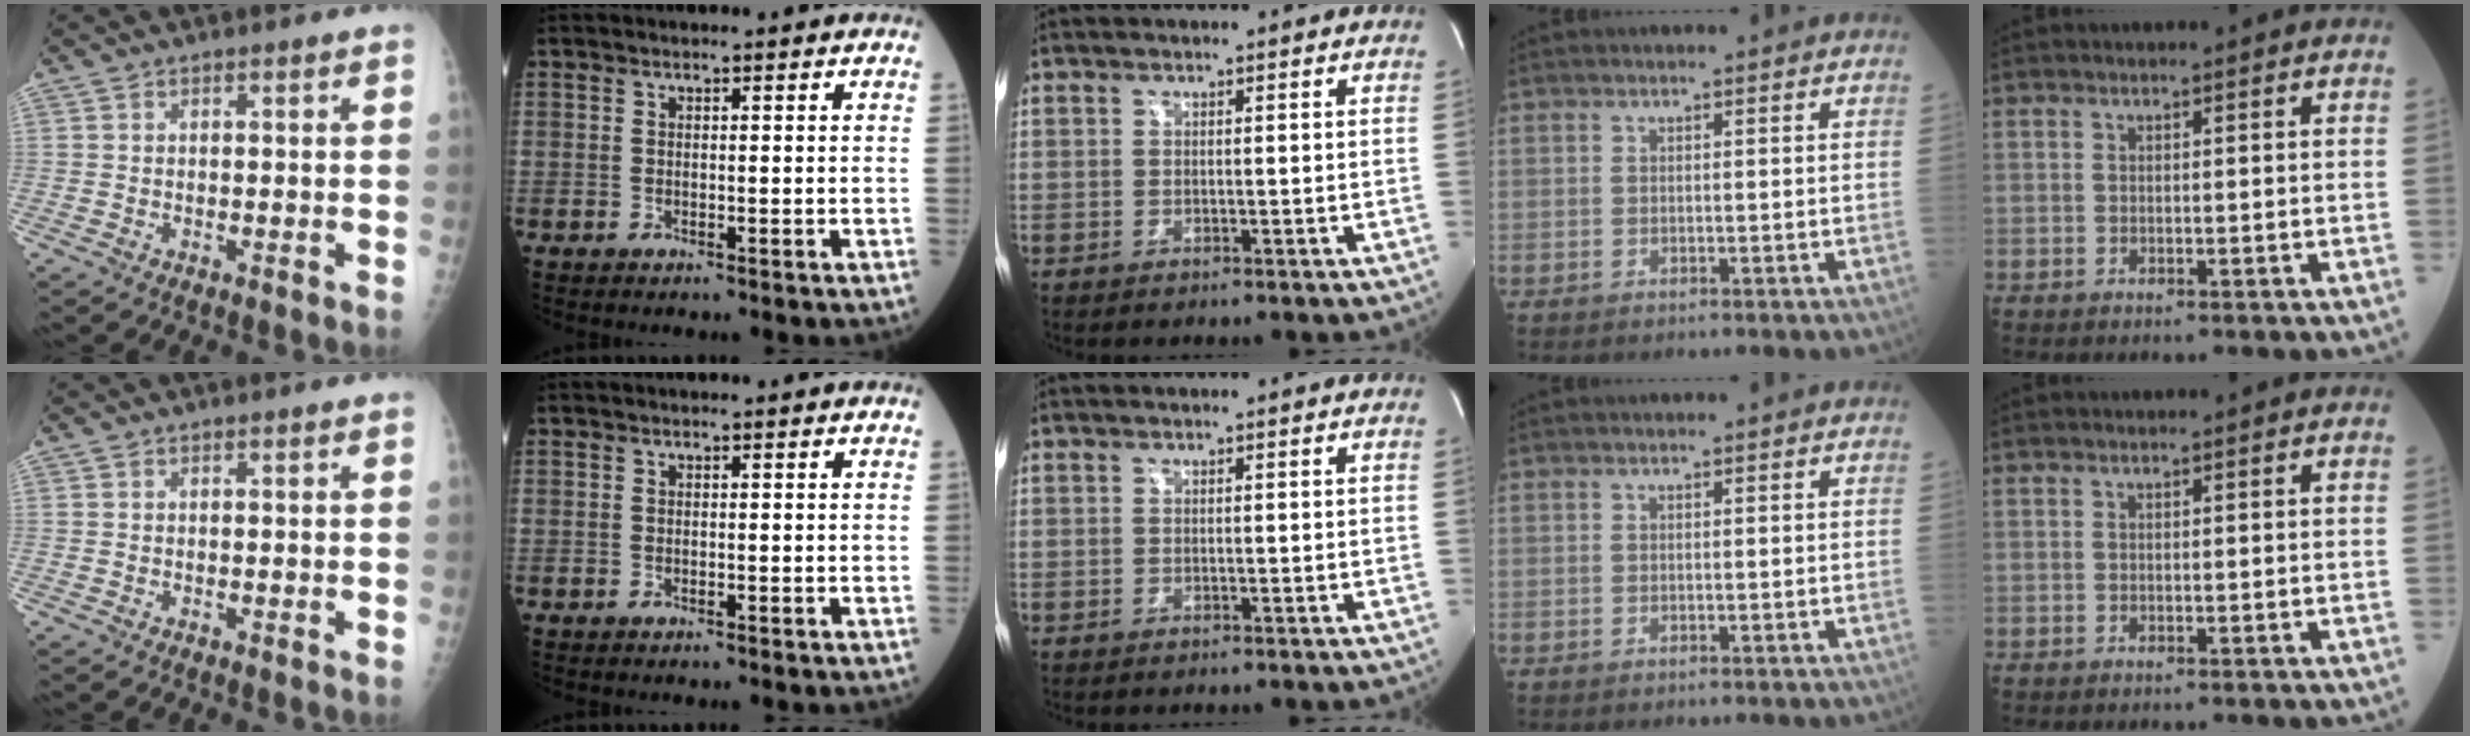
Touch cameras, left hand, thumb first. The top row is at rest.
{}